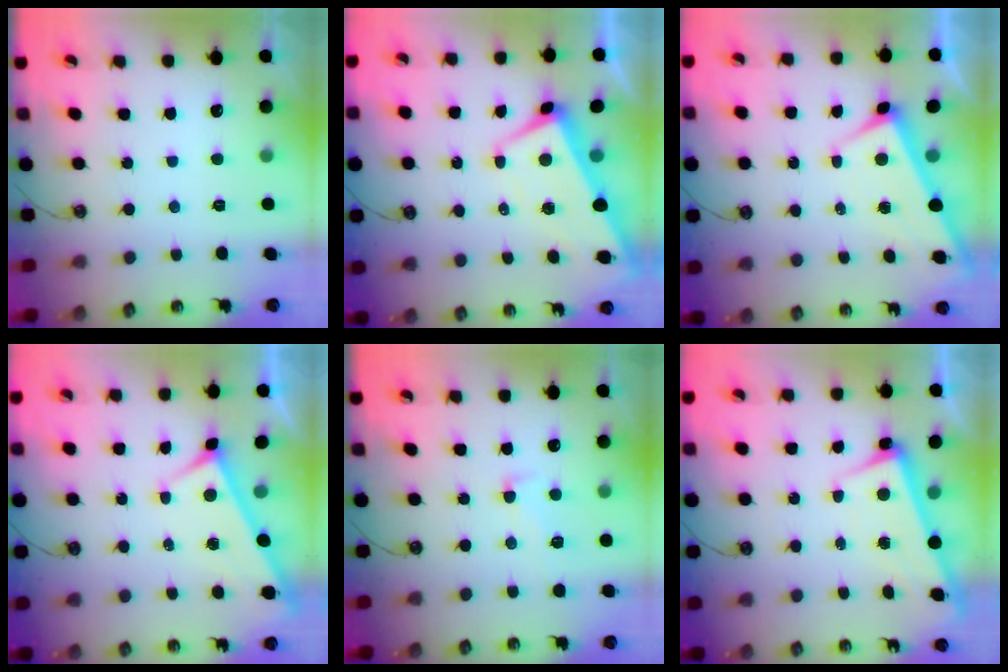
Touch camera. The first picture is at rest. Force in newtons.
{"total": 1.0, "press": 0.3, "slide": 1.0}
{"total": 3.2, "press": 3.2, "slide": 0.0}
{"total": 3.8, "press": 3.8, "slide": 0.4}
{"total": 2.4, "press": 1.7, "slide": 1.6}
{"total": 2.4, "press": 2.2, "slide": 0.9}